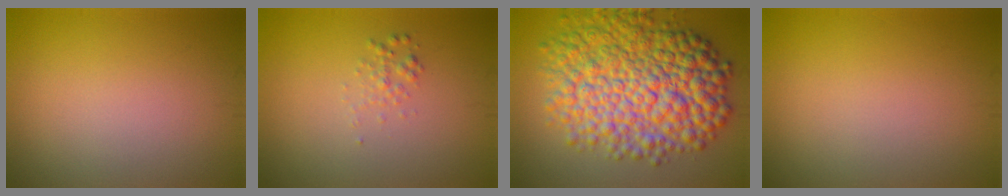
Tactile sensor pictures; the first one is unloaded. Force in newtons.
{"total": 1.0, "press": 1.0, "slide": 0.0}
{"total": 12.1, "press": 12.1, "slide": 0.1}
{"total": 0.0}